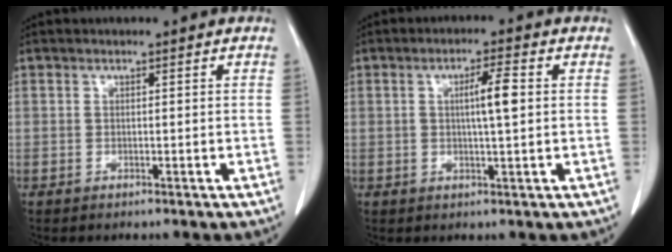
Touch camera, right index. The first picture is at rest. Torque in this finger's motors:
{"motor_torque": [0.16, 0.08, 0.12, 0.04]}